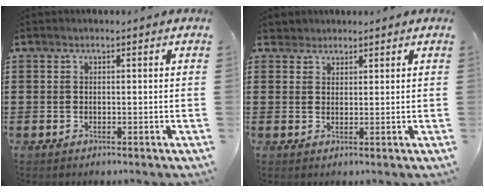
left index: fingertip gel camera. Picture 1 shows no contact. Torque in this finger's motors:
{"motor_torque": [0.01, 0.01, -0.11, 0.00]}